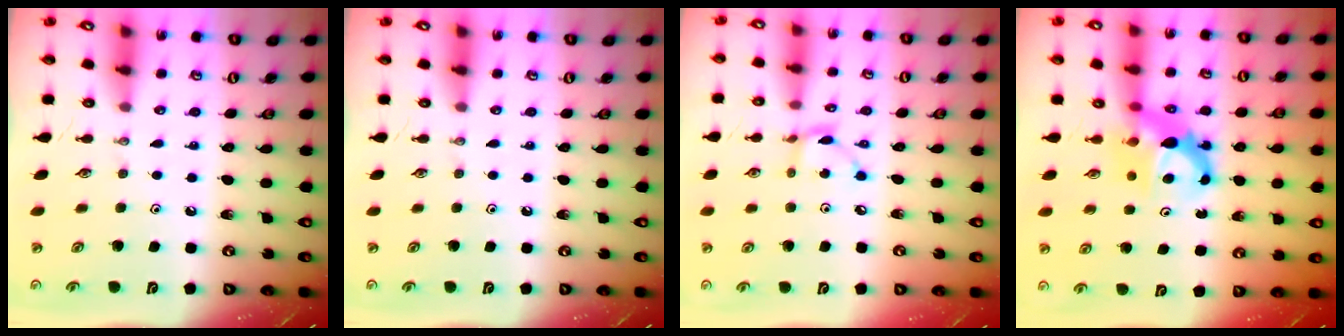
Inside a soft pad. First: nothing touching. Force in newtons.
{"total": 0.0}
{"total": 4.4, "press": 4.4, "slide": 0.0}
{"total": 6.9, "press": 6.9, "slide": 0.4}